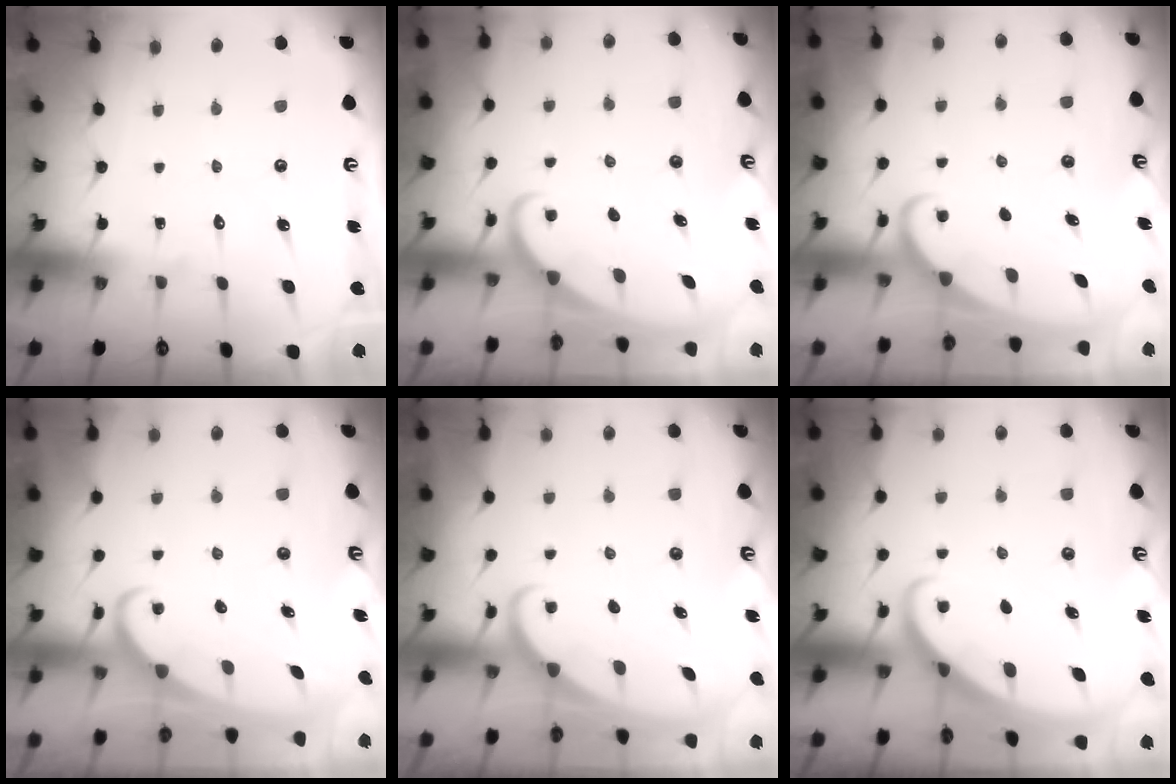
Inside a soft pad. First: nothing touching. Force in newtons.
{"total": 1.5, "press": 1.5, "slide": 0.1}
{"total": 1.9, "press": 1.9, "slide": 0.3}
{"total": 2.3, "press": 2.2, "slide": 0.3}
{"total": 1.5, "press": 1.5, "slide": 0.1}
{"total": 2.8, "press": 2.8, "slide": 0.2}